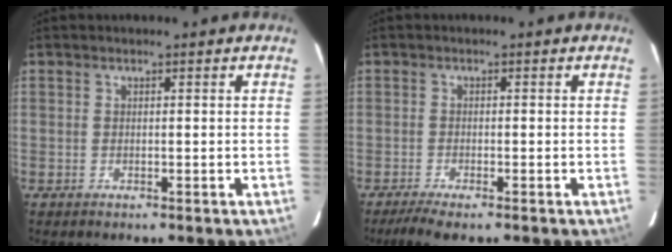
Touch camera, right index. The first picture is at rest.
{"total": 3.8, "force": [-2.9, 0.5, 2.5], "torque": [-0.046, -0.008, -0.049]}